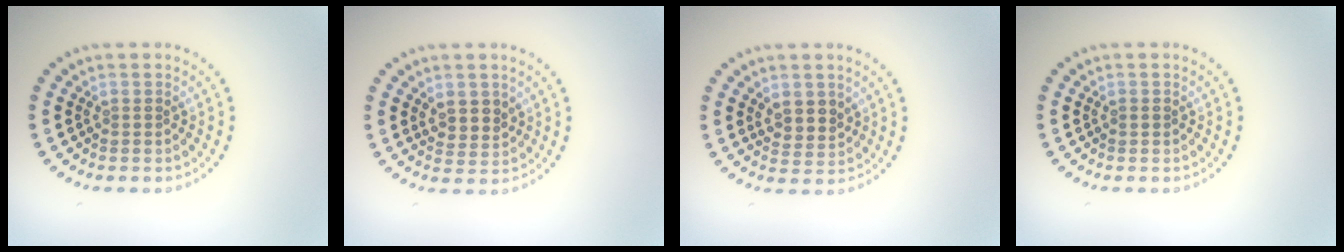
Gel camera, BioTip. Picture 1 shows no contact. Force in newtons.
{"total": 2.1, "press": 1.9, "slide": 0.9}
{"total": 2.2, "press": 2.0, "slide": 0.9}
{"total": 0.5, "press": 0.5, "slide": 0.1}